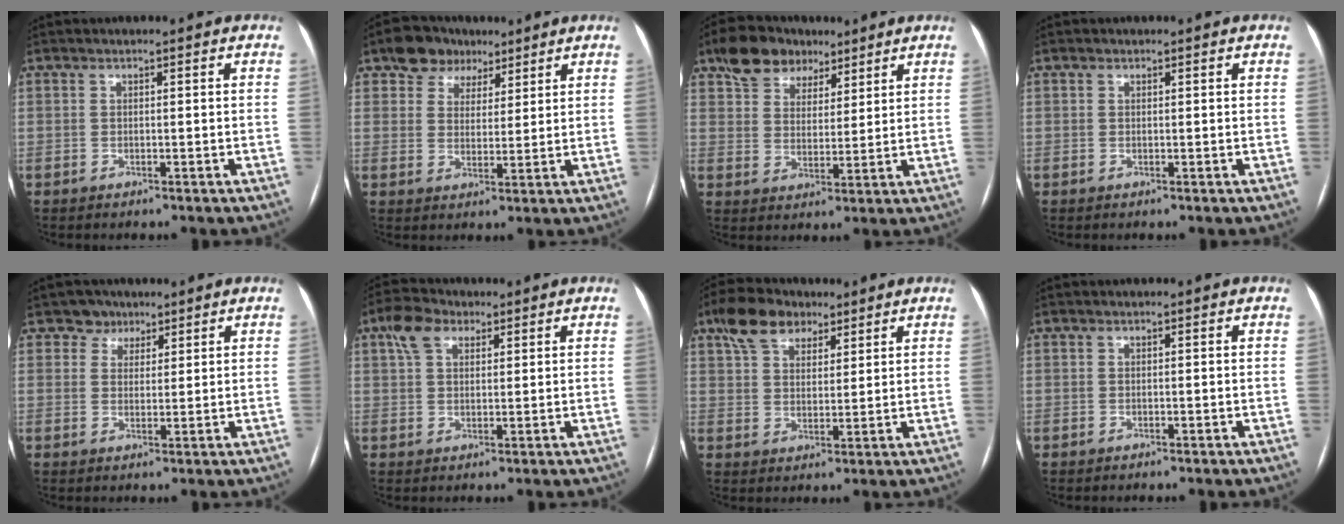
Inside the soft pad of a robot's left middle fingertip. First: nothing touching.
{"total": 6.6, "force": [4.4, 4.7, 1.3], "torque": [-0.023, 0.021, 0.074]}
{"total": 8.7, "force": [6.1, 5.6, 2.8], "torque": [-0.051, 0.027, 0.108]}
{"total": 0.0}
{"total": 3.5, "force": [2.4, 2.5, -0.1], "torque": [0.008, 0.004, 0.033]}
{"total": 5.3, "force": [2.9, 3.3, 3.1], "torque": [-0.069, 0.025, 0.055]}
{"total": 8.5, "force": [5.7, 4.9, 4.1], "torque": [-0.079, 0.028, 0.103]}
{"total": 0.0}